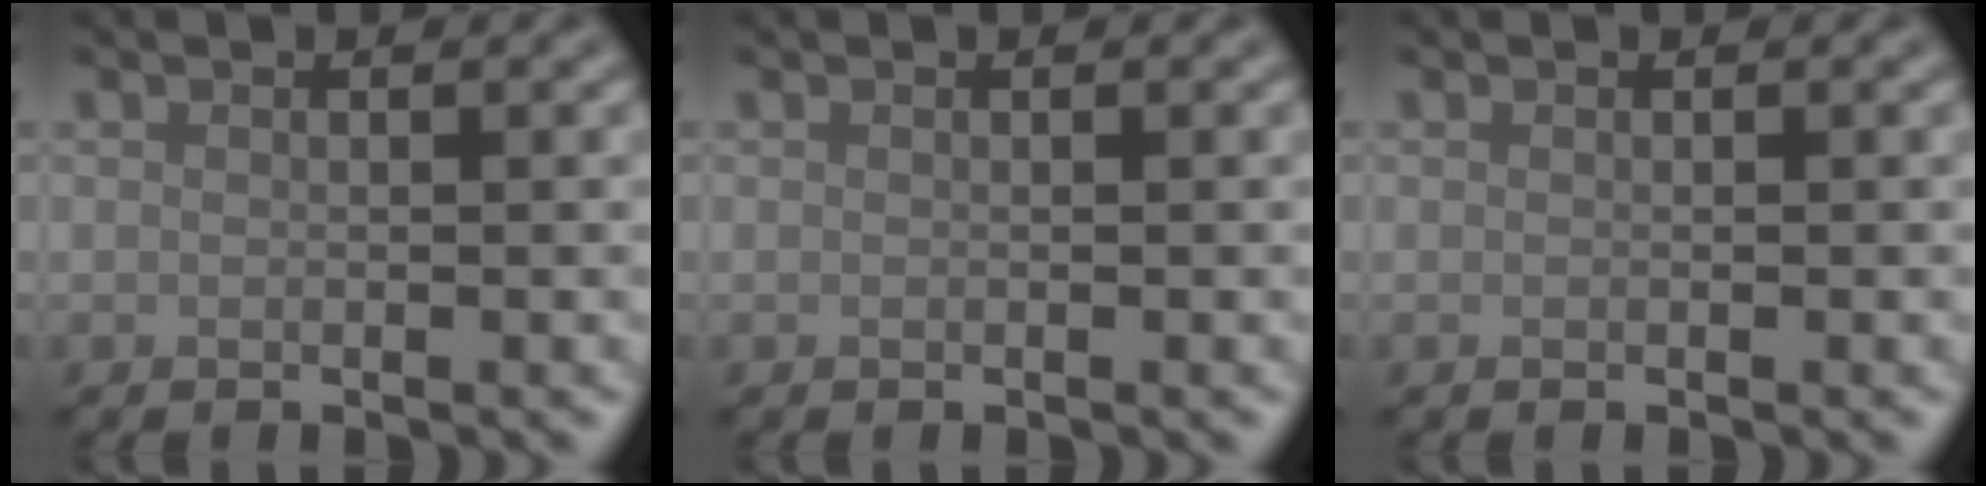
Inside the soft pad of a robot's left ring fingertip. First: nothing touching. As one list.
[{"total": 0.0}, {"total": 0.0}]